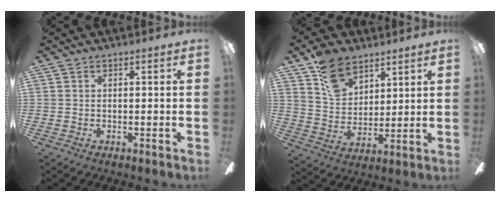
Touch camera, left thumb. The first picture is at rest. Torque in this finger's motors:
{"motor_torque": [1.28, 0.69, 1.18, -0.42, 0.27]}